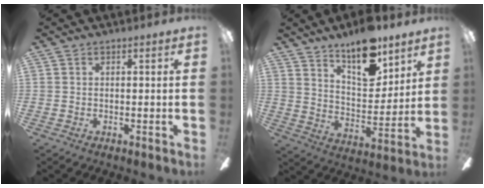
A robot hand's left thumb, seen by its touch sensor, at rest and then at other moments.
{"total": 15.8, "force": [12.0, 6.0, 8.3], "torque": [-0.134, -0.072, 0.209]}